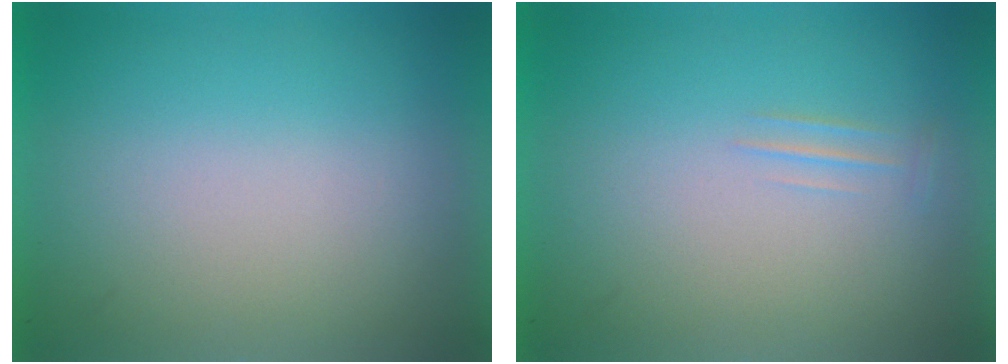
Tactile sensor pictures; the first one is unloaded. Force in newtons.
{"total": 2.0}